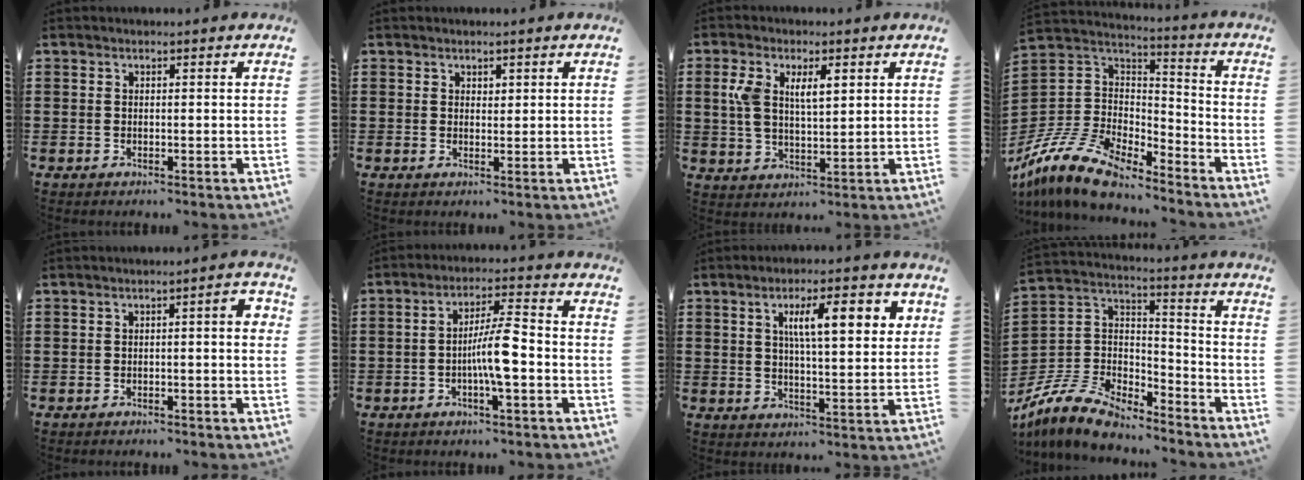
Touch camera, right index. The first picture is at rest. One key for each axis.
{"total": 1.0, "fx": 0.8, "fy": 0.6, "fz": 0.2, "tx": -0.005, "ty": 0.002, "tz": 0.016}
{"total": 6.2, "fx": 2.1, "fy": 2.9, "fz": 5.0, "tx": -0.108, "ty": 0.009, "tz": 0.036}
{"total": 12.6, "fx": -10.9, "fy": 4.0, "fz": 4.9, "tx": -0.132, "ty": 0.015, "tz": -0.218}
{"total": 2.0, "fx": -0.8, "fy": 0.3, "fz": 1.8, "tx": -0.032, "ty": 0.002, "tz": -0.016}
{"total": 7.1, "fx": -1.7, "fy": 1.2, "fz": 6.8, "tx": -0.123, "ty": 0.004, "tz": -0.035}
{"total": 9.0, "fx": 3.2, "fy": 2.6, "fz": 8.0, "tx": -0.145, "ty": 0.005, "tz": 0.048}
{"total": 10.3, "fx": -9.1, "fy": 3.2, "fz": 3.4, "tx": -0.096, "ty": 0.014, "tz": -0.188}